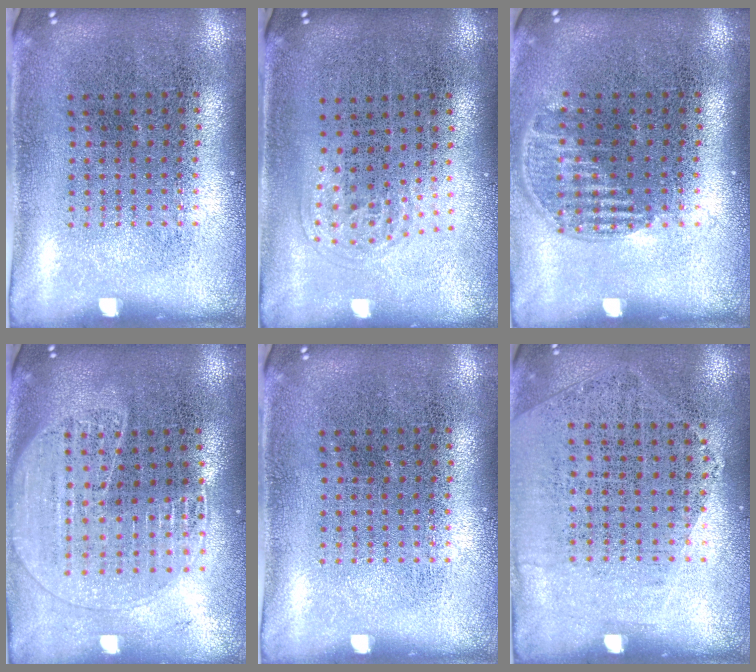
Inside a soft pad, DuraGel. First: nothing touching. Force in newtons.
{"total": 1.0, "press": 0.6, "slide": 0.8}
{"total": 1.1, "press": 1.0, "slide": 0.5}
{"total": 1.7, "press": 1.5, "slide": 0.6}
{"total": 0.0}
{"total": 1.2, "press": 0.9, "slide": 0.7}